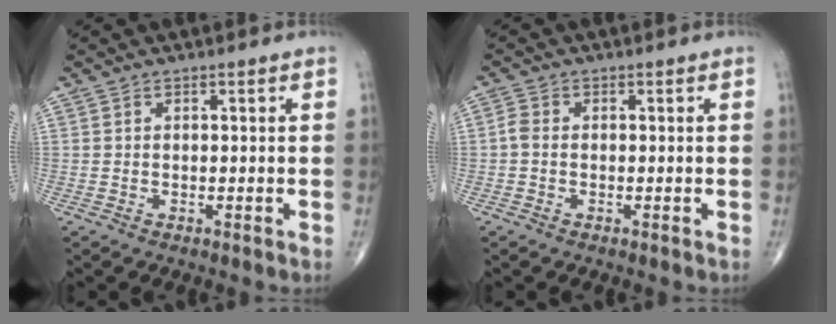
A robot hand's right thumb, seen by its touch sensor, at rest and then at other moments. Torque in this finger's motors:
{"motor_torque": [-0.32, 0.00, 0.32, 0.15, 0.02]}